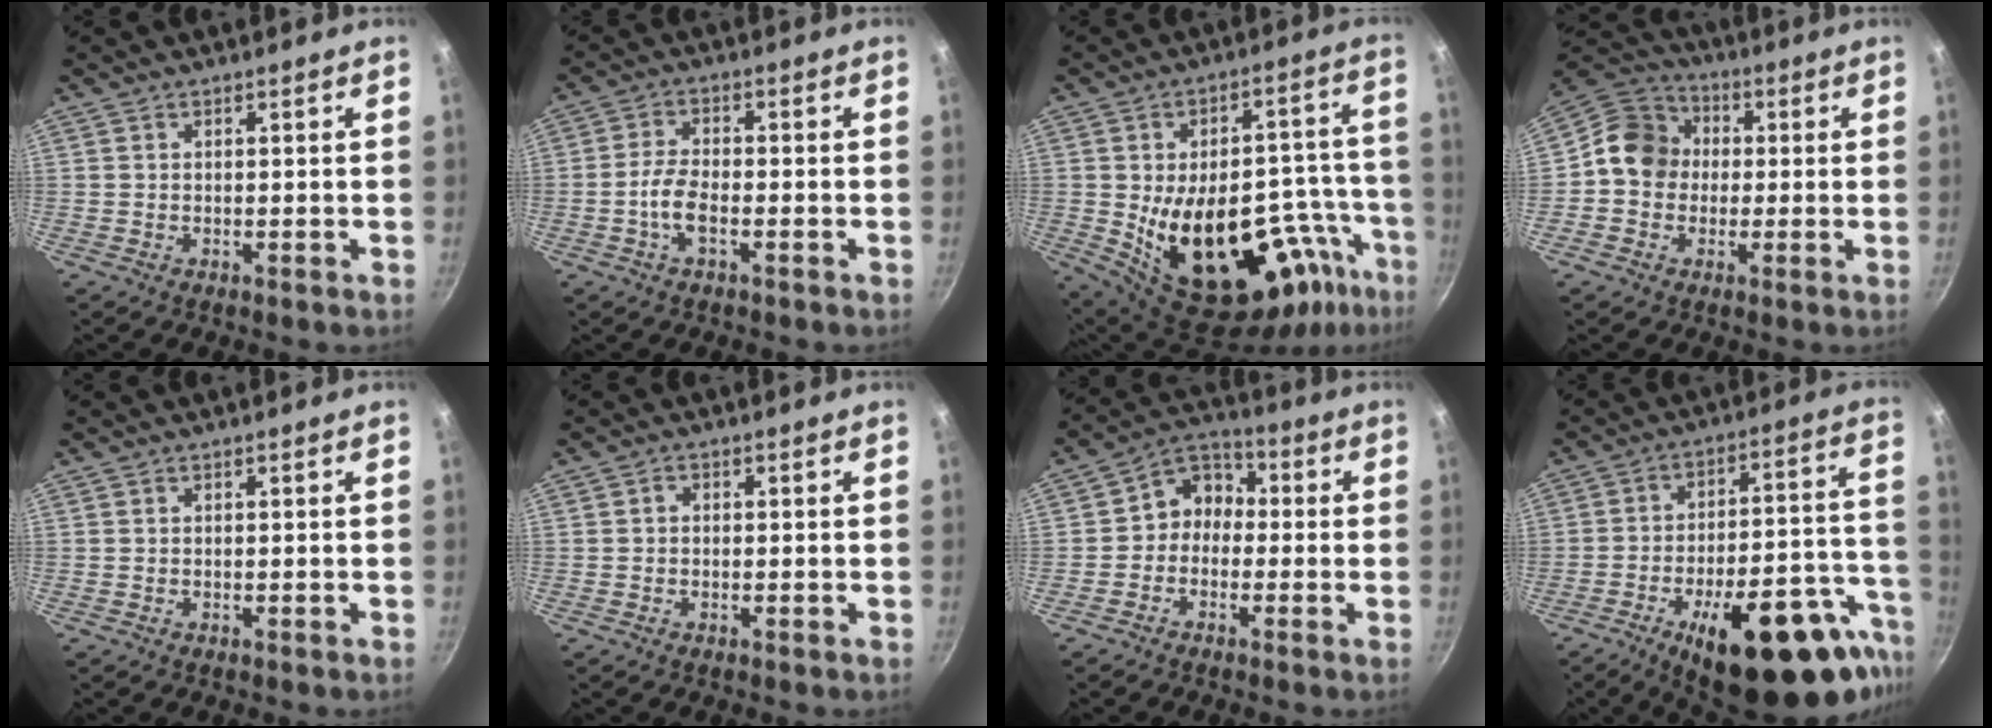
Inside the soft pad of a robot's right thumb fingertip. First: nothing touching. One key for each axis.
{"total": 5.1, "fx": -1.8, "fy": 2.2, "fz": 4.3, "tx": -0.090, "ty": 0.017, "tz": -0.041}
{"total": 27.2, "fx": -9.3, "fy": 14.8, "fz": 20.7, "tx": -0.242, "ty": 0.033, "tz": -0.107}
{"total": 10.5, "fx": 0.1, "fy": 9.2, "fz": 4.9, "tx": -0.049, "ty": 0.027, "tz": -0.022}
{"total": 0.0}
{"total": 1.1, "fx": 0.0, "fy": 1.0, "fz": 0.6, "tx": -0.009, "ty": 0.007, "tz": -0.003}
{"total": 6.9, "fx": -0.8, "fy": 5.9, "fz": 3.5, "tx": -0.018, "ty": 0.032, "tz": -0.036}
{"total": 27.6, "fx": -14.4, "fy": 10.6, "fz": 21.1, "tx": -0.246, "ty": 0.070, "tz": -0.196}